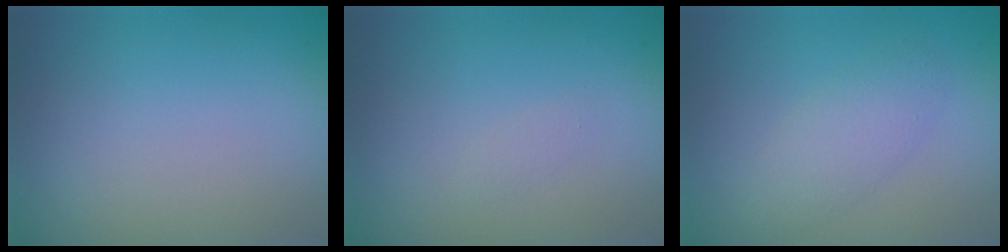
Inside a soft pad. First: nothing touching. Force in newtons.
{"total": 0.6, "press": 0.6, "slide": 0.0}
{"total": 2.8, "press": 2.8, "slide": 0.0}